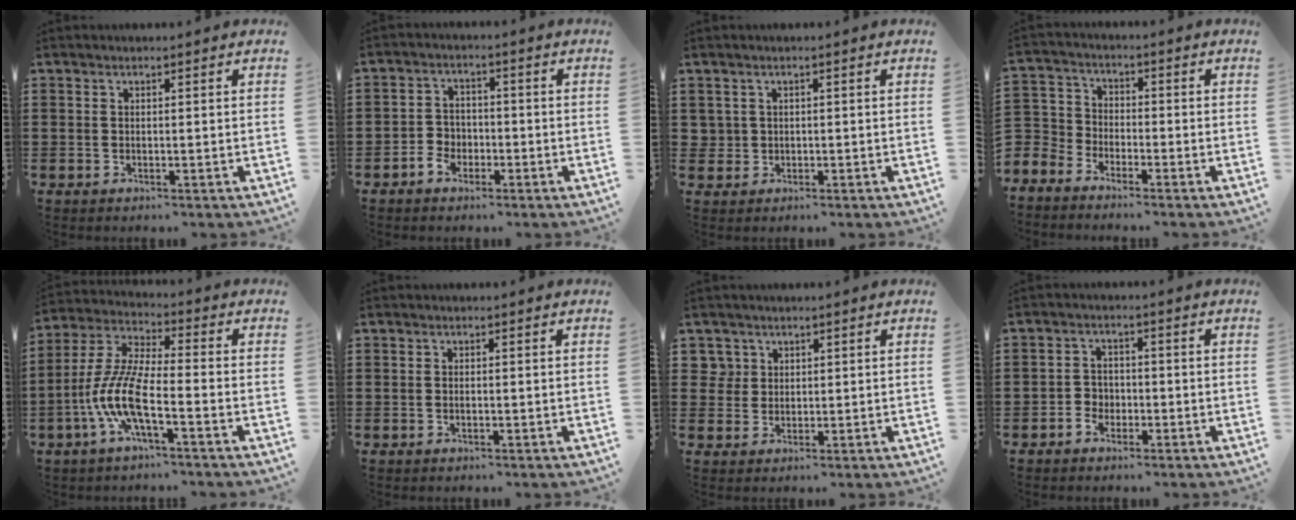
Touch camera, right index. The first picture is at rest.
{"total": 3.5, "force": [-1.9, 2.7, 1.3], "torque": [-0.029, 0.007, -0.039]}
{"total": 1.2, "force": [0.1, 1.2, 0.2], "torque": [-0.008, 0.007, 0.000]}
{"total": 4.2, "force": [-3.6, 2.1, -0.3], "torque": [-0.030, -0.004, -0.086]}
{"total": 9.4, "force": [-4.1, 2.0, 8.3], "torque": [-0.208, -0.018, -0.087]}
{"total": 0.5, "force": [-0.2, 0.2, 0.5], "torque": [-0.012, -0.004, -0.002]}
{"total": 3.2, "force": [1.4, 2.9, 0.0], "torque": [-0.016, 0.013, 0.025]}
{"total": 2.7, "force": [-1.4, 2.1, 0.9], "torque": [-0.023, 0.005, -0.031]}